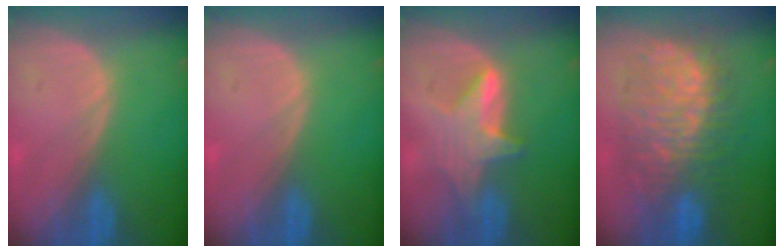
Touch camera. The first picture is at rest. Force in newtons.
{"total": 0.0}
{"total": 5.9, "press": 5.8, "slide": 0.8}
{"total": 12.2, "press": 12.1, "slide": 1.3}